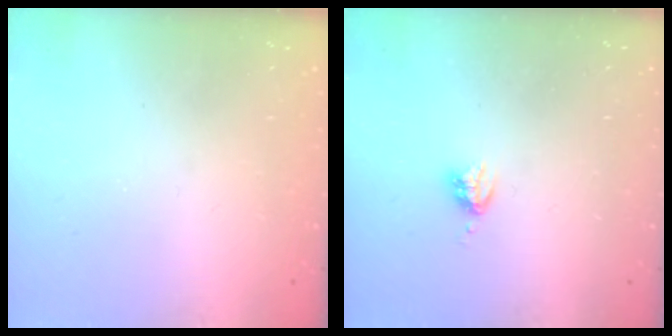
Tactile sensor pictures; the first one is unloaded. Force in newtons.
{"total": 3.6, "press": 3.6, "slide": 0.5}